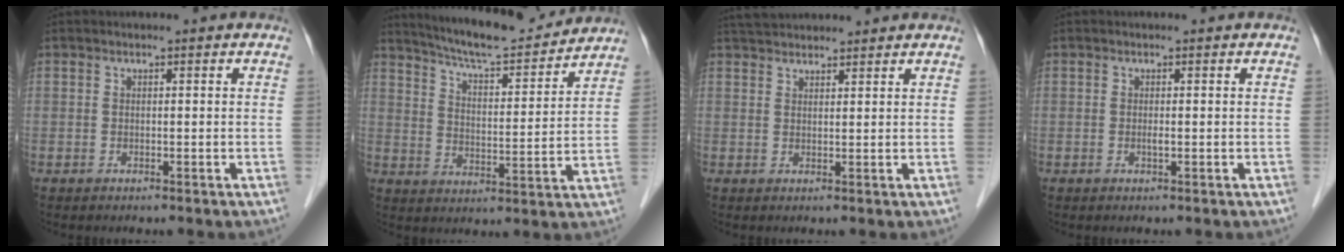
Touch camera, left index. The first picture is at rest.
{"total": 14.9, "force": [13.9, 1.4, 5.1], "torque": [-0.087, 0.000, 0.208]}
{"total": 7.1, "force": [6.7, 1.3, 2.1], "torque": [-0.038, 0.040, 0.105]}
{"total": 0.5, "force": [-0.1, 0.0, 0.5], "torque": [-0.013, -0.003, -0.003]}